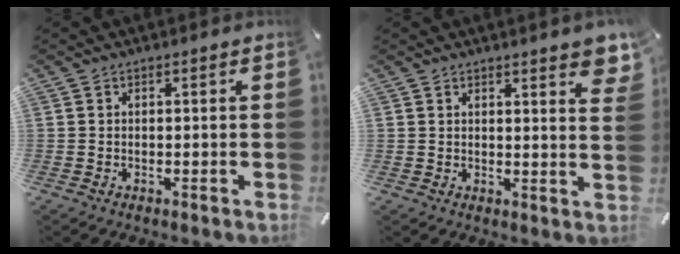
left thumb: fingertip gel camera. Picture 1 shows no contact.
{"total": 3.6, "force": [2.9, 1.0, 1.9], "torque": [-0.021, -0.015, 0.048]}